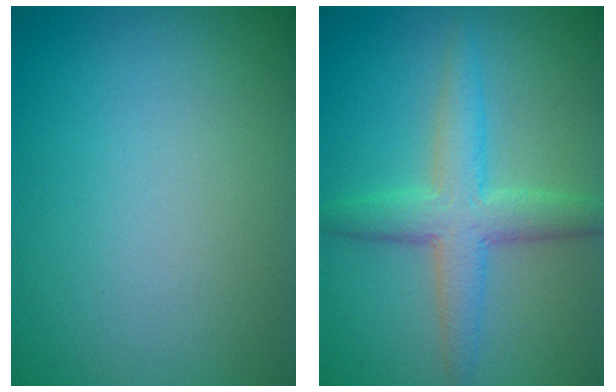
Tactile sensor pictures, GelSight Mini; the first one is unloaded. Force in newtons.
{"total": 4.6, "press": 4.6, "slide": 0.1}